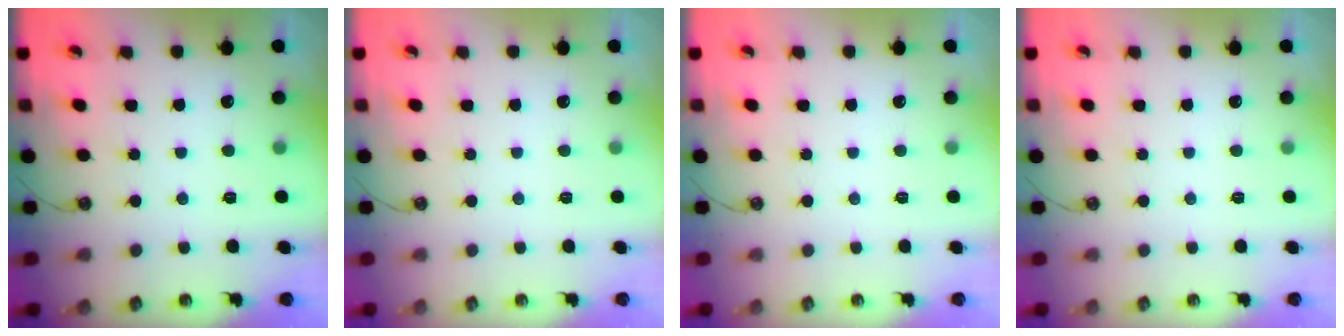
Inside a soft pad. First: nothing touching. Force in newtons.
{"total": 0.0}
{"total": 0.0}
{"total": 0.0}